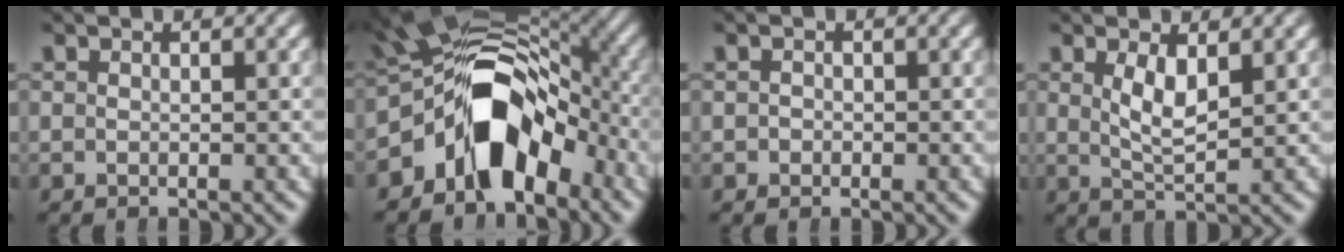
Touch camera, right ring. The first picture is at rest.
{"total": 15.3, "force": [-0.7, 9.8, 11.7], "torque": [-0.172, -0.008, -0.015]}
{"total": 0.6, "force": [-0.5, 0.3, -0.2], "torque": [0.002, -0.010, -0.006]}
{"total": 3.0, "force": [0.8, 0.7, 2.8], "torque": [-0.050, -0.021, 0.024]}